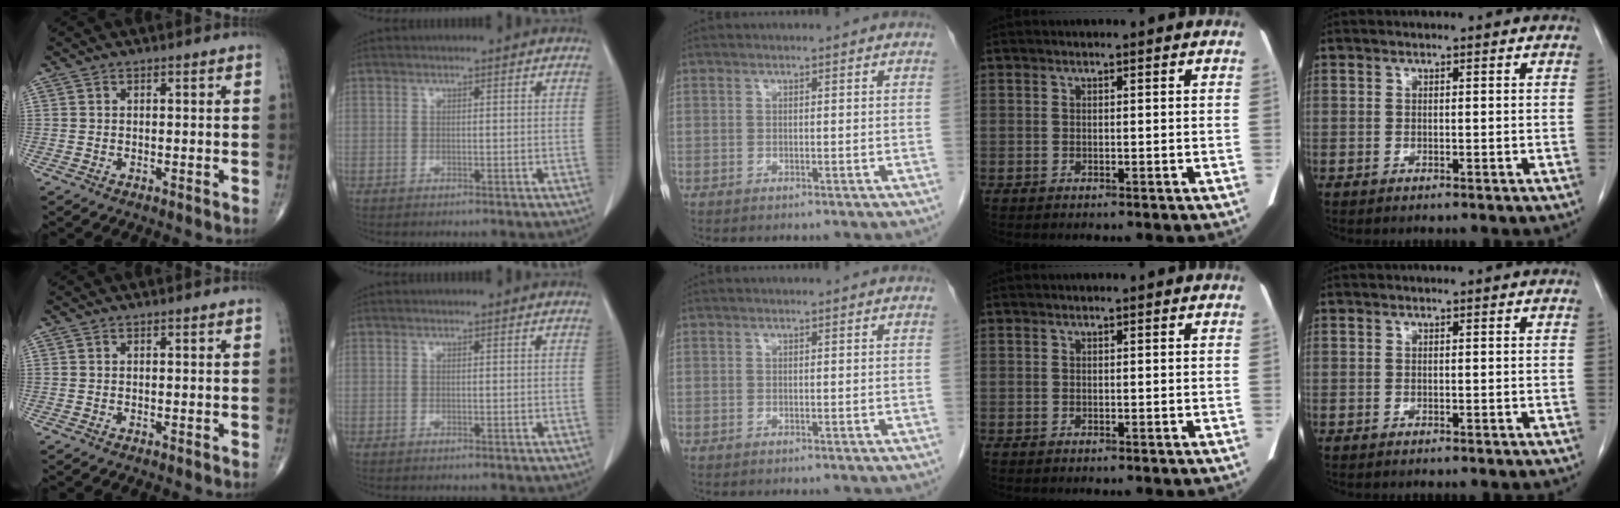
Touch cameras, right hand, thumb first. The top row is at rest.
{}